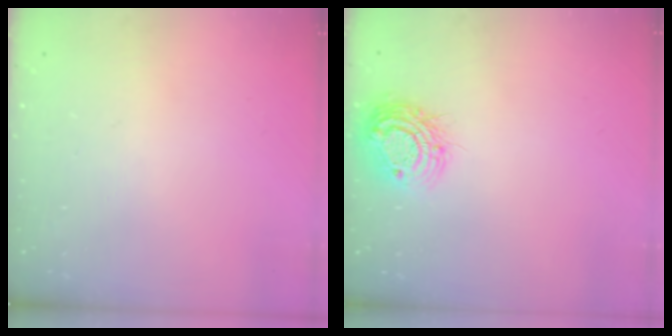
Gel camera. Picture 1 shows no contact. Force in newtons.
{"total": 11.3, "press": 11.3, "slide": 0.6}